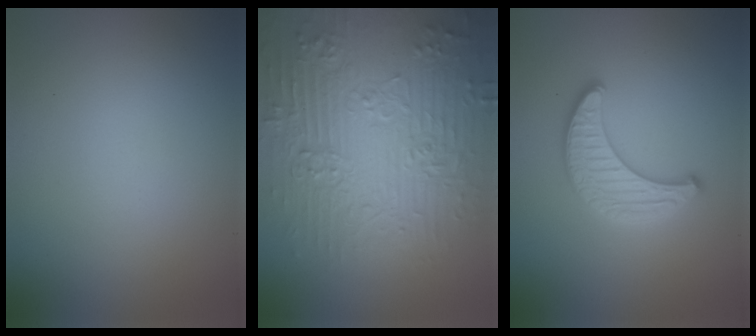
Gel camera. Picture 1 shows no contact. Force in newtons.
{"total": 9.3, "press": 6.9, "slide": 6.3}
{"total": 2.7, "press": 2.7, "slide": 0.1}